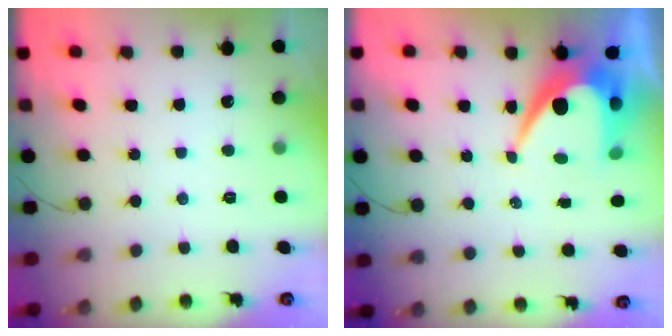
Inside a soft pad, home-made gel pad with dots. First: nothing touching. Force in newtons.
{"total": 10.4, "press": 10.3, "slide": 0.8}